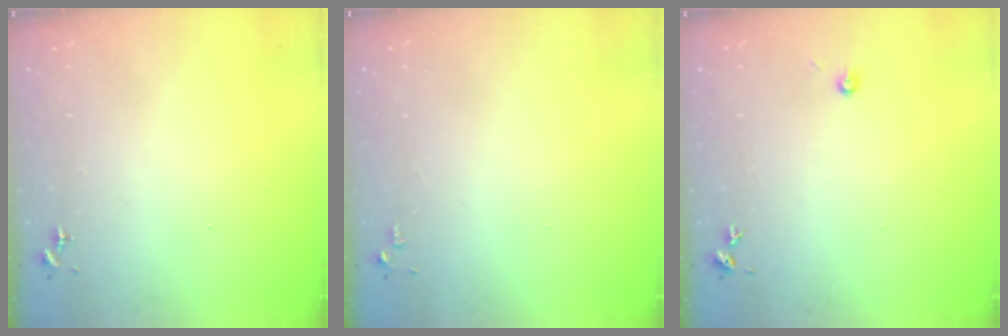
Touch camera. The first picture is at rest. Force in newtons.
{"total": 2.8, "press": 2.8, "slide": 0.4}
{"total": 2.7, "press": 2.7, "slide": 0.2}